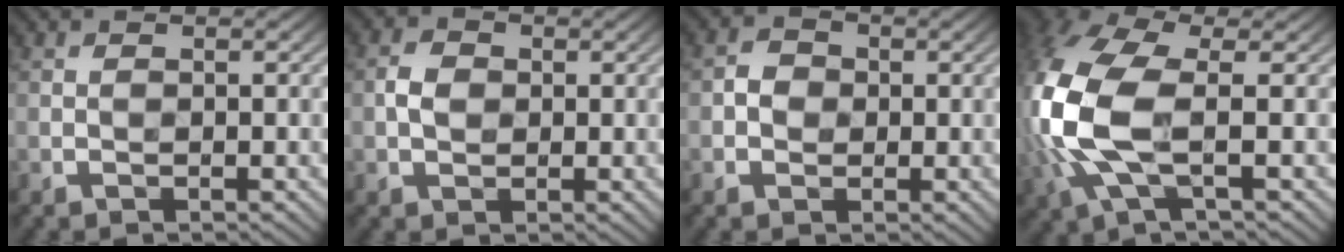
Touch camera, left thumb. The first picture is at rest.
{"total": 2.6, "force": [0.1, 2.0, 1.6], "torque": [-0.036, 0.001, -0.004]}
{"total": 2.3, "force": [-0.2, 2.1, 1.0], "torque": [-0.020, 0.000, -0.010]}
{"total": 13.1, "force": [-1.1, 6.6, 11.3], "torque": [-0.315, -0.002, -0.030]}